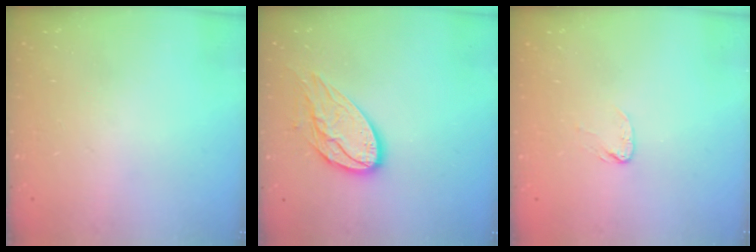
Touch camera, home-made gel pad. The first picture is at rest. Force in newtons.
{"total": 12.8, "press": 12.8, "slide": 1.0}
{"total": 3.1, "press": 3.1, "slide": 0.4}